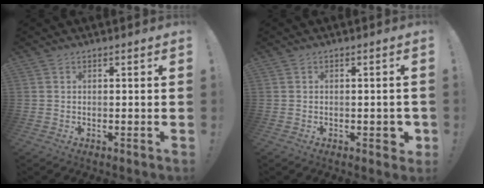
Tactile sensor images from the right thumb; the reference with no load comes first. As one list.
[{"total": 3.3, "force": [-0.9, 1.9, 2.6], "torque": [-0.023, 0.004, -0.015]}]